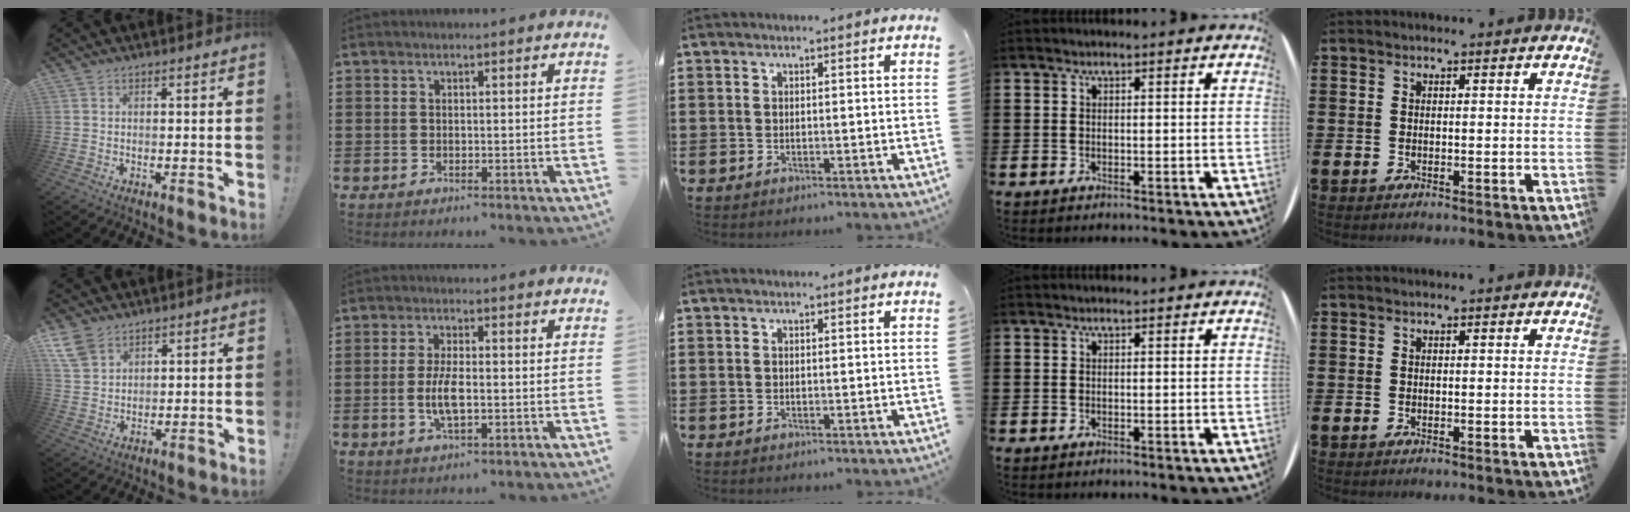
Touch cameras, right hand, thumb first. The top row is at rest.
{"thumb": {"total": 5.6, "force": [3.8, 3.3, 2.4], "torque": [-0.044, -0.014, 0.078]}, "index": {"total": 4.8, "force": [-0.8, 1.6, 4.5], "torque": [-0.101, -0.008, -0.020]}}